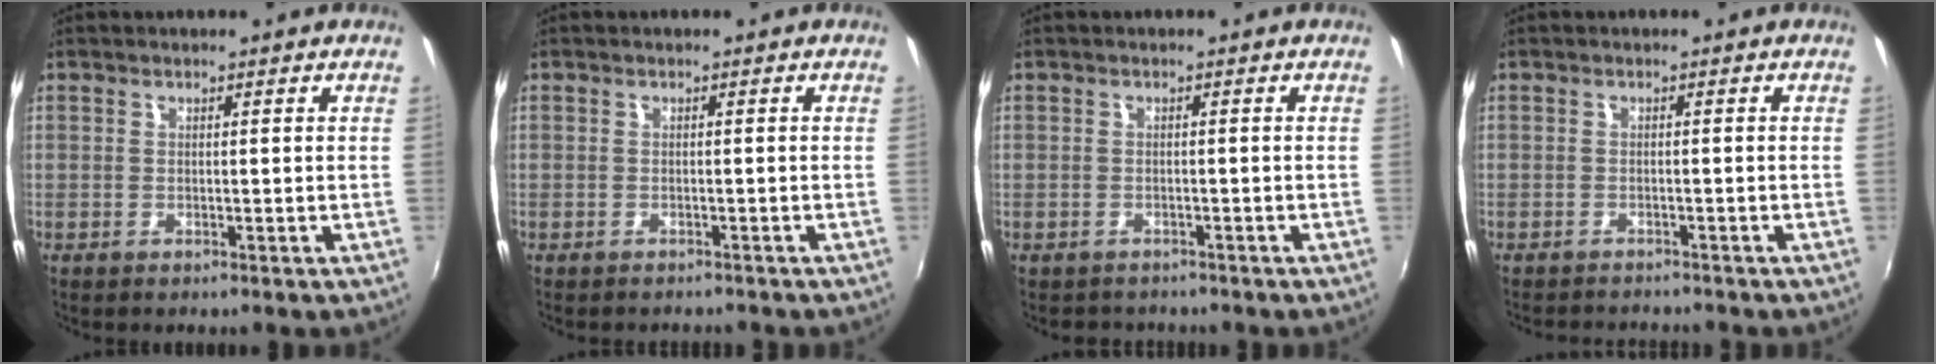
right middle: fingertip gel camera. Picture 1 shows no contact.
{"total": 2.2, "force": [-2.0, 0.6, 0.5], "torque": [-0.014, -0.013, -0.028]}
{"total": 2.4, "force": [-2.0, 1.2, 0.2], "torque": [-0.009, -0.007, -0.030]}
{"total": 4.3, "force": [-4.2, 0.6, 1.0], "torque": [-0.032, -0.014, -0.065]}